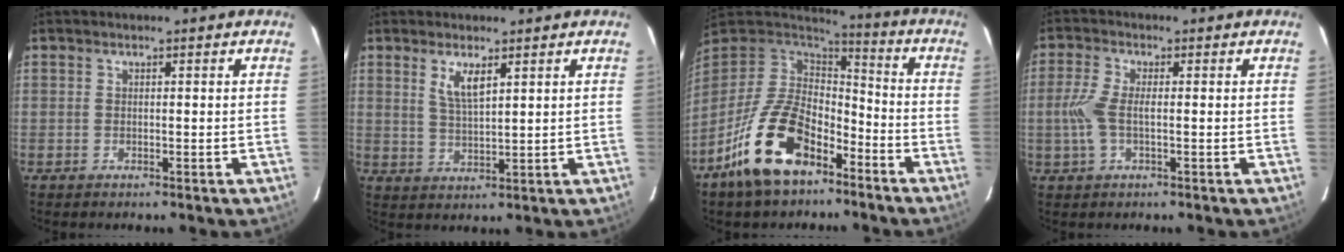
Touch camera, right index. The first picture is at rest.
{"total": 4.4, "force": [2.3, 1.1, 3.6], "torque": [-0.069, -0.005, 0.047]}
{"total": 17.5, "force": [-10.3, 9.1, 10.9], "torque": [-0.219, 0.001, -0.179]}
{"total": 5.5, "force": [-0.7, 1.8, 5.1], "torque": [-0.115, 0.002, -0.013]}